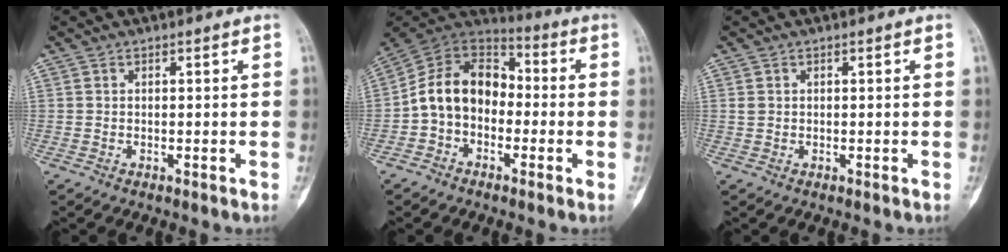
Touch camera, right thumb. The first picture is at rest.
{"total": 13.3, "force": [-2.0, 9.9, 8.6], "torque": [-0.130, 0.053, -0.051]}
{"total": 0.9, "force": [0.2, 0.8, 0.4], "torque": [-0.005, 0.004, 0.005]}